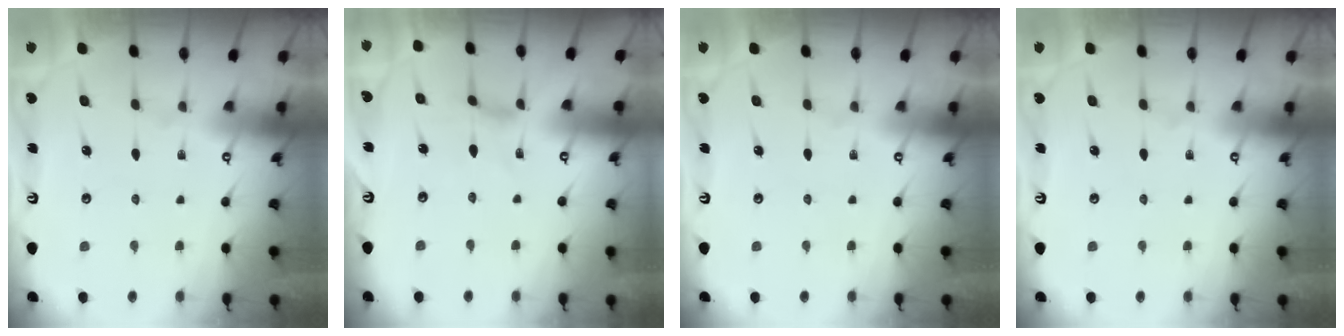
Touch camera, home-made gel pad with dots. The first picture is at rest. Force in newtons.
{"total": 0.6, "press": 0.6, "slide": 0.2}
{"total": 0.0}
{"total": 0.0}